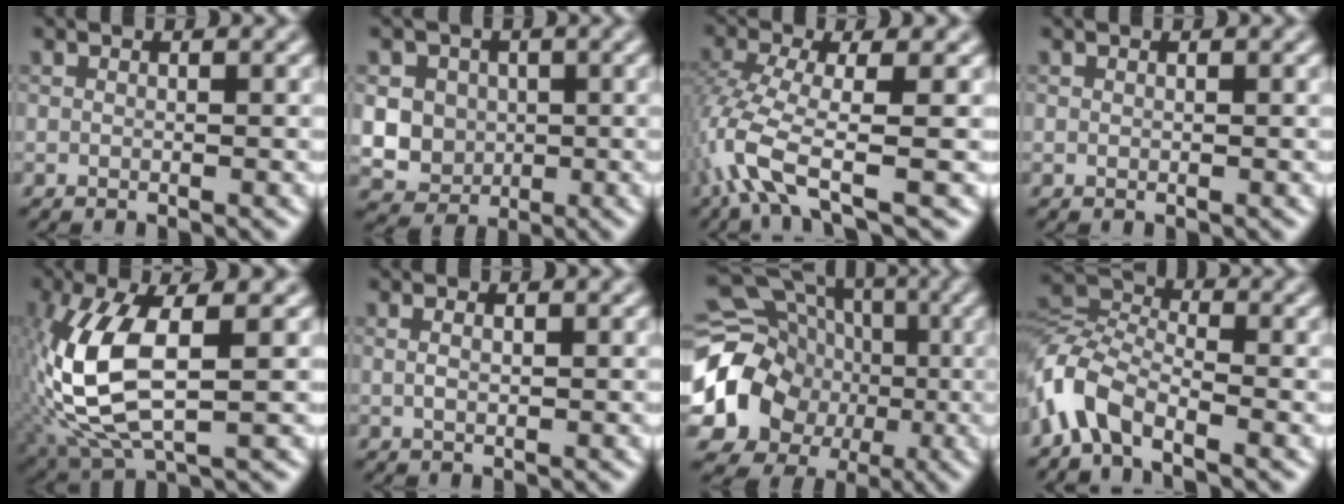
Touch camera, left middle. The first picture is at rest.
{"total": 7.3, "force": [1.0, 6.7, 2.9], "torque": [-0.060, 0.021, 0.005]}
{"total": 6.2, "force": [-2.8, 1.6, 5.2], "torque": [-0.123, -0.009, -0.065]}
{"total": 0.0}
{"total": 9.9, "force": [0.1, 4.2, 8.9], "torque": [-0.211, -0.002, 0.003]}
{"total": 0.9, "force": [0.3, 0.4, 0.8], "torque": [-0.019, 0.001, 0.005]}
{"total": 16.9, "force": [-1.4, 15.0, 7.5], "torque": [-0.156, -0.014, -0.047]}
{"total": 4.9, "force": [-3.2, 2.3, 3.0], "torque": [-0.066, 0.005, -0.081]}